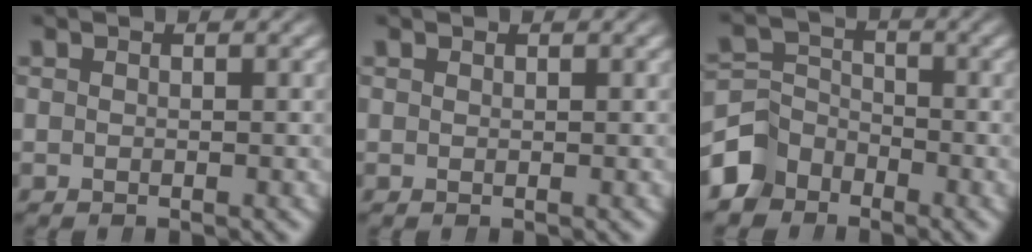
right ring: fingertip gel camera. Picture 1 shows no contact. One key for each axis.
{"total": 0.0}
{"total": 5.5, "fx": -2.8, "fy": 4.5, "fz": 1.7, "tx": -0.024, "ty": -0.016, "tz": -0.045}